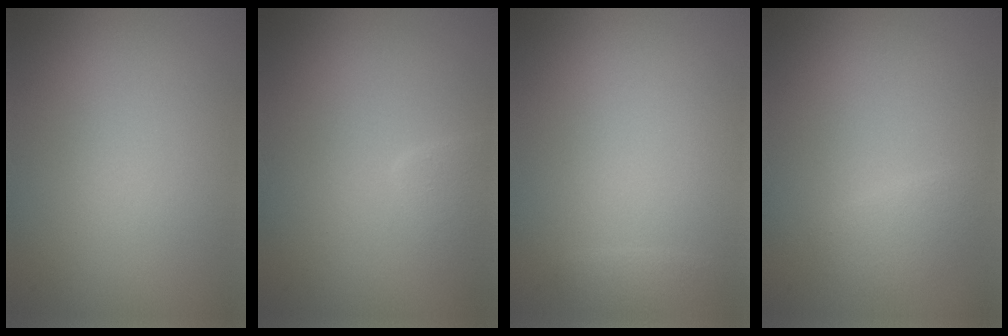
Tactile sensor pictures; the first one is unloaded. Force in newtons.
{"total": 1.8, "press": 1.8, "slide": 0.1}
{"total": 0.8, "press": 0.8, "slide": 0.1}
{"total": 1.5, "press": 1.5, "slide": 0.1}